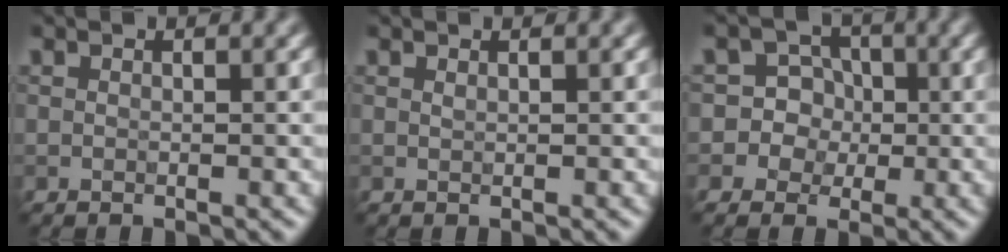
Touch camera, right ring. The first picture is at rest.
{"total": 0.0}
{"total": 5.7, "force": [-0.1, 5.6, 1.0], "torque": [-0.006, 0.031, -0.018]}